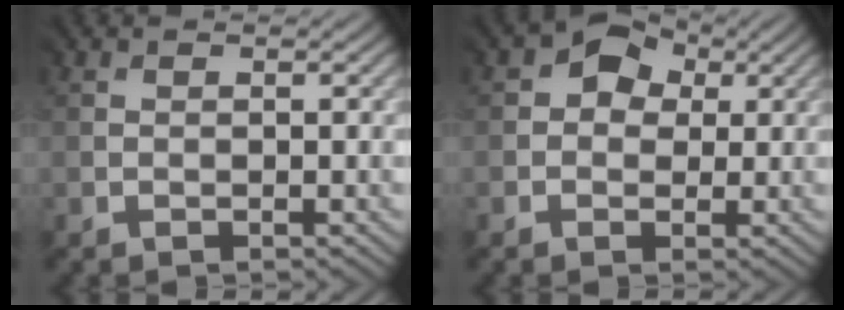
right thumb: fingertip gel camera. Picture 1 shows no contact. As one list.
[{"total": 4.5, "force": [1.5, 3.6, 2.2], "torque": [-0.038, 0.001, 0.022]}]